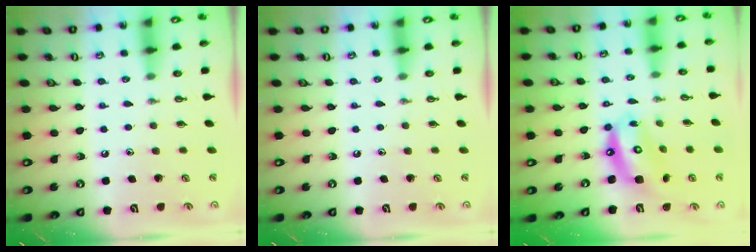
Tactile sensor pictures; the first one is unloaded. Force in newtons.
{"total": 0.0}
{"total": 13.3, "press": 13.2, "slide": 1.5}